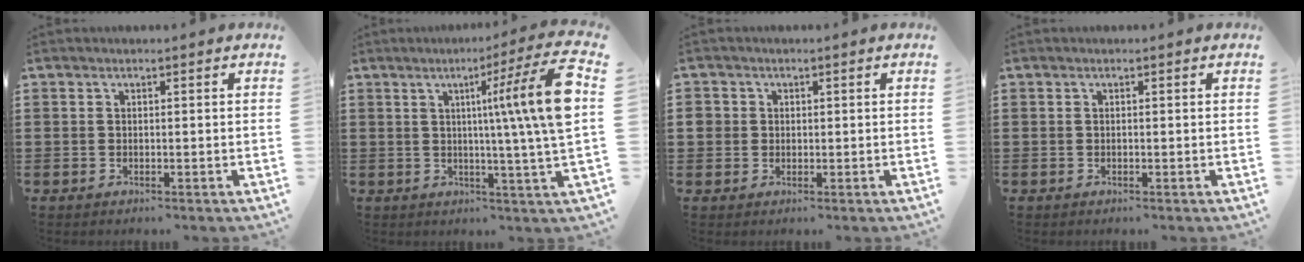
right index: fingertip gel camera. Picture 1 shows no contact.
{"total": 13.7, "force": [2.5, -0.6, 13.5], "torque": [-0.217, -0.017, 0.026]}
{"total": 1.6, "force": [0.2, 1.6, 0.2], "torque": [-0.010, 0.008, 0.003]}
{"total": 0.0}